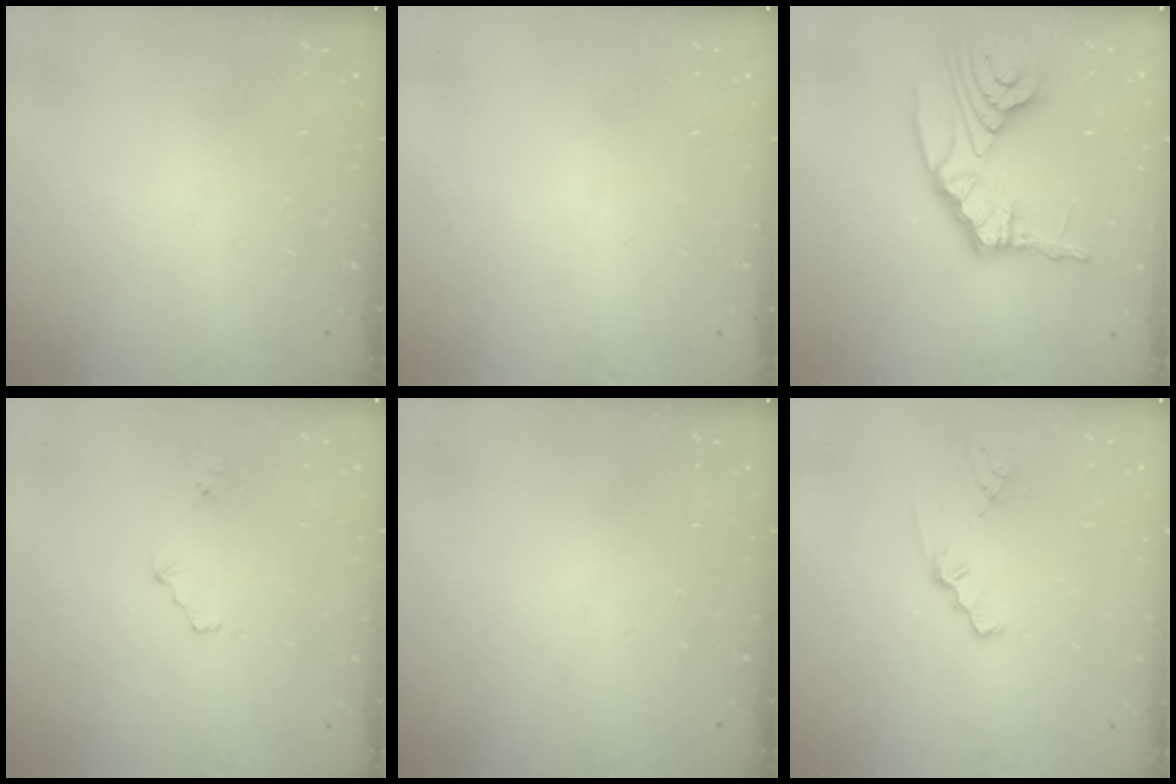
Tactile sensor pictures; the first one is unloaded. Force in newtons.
{"total": 1.5, "press": 1.4, "slide": 0.2}
{"total": 15.0, "press": 14.8, "slide": 2.3}
{"total": 2.9, "press": 2.9, "slide": 0.3}
{"total": 0.0}
{"total": 1.5, "press": 1.5, "slide": 0.3}